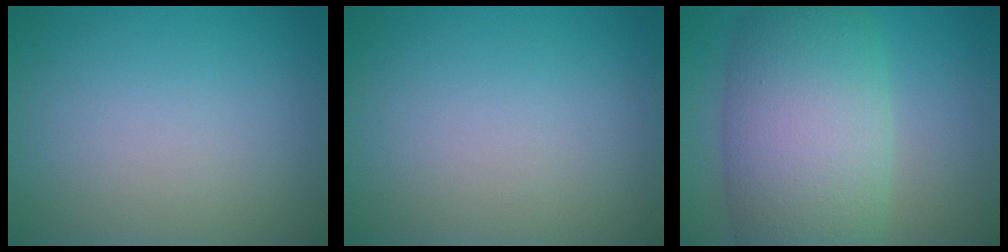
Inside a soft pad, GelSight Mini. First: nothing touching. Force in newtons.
{"total": 0.0}
{"total": 10.8, "press": 10.8, "slide": 0.5}